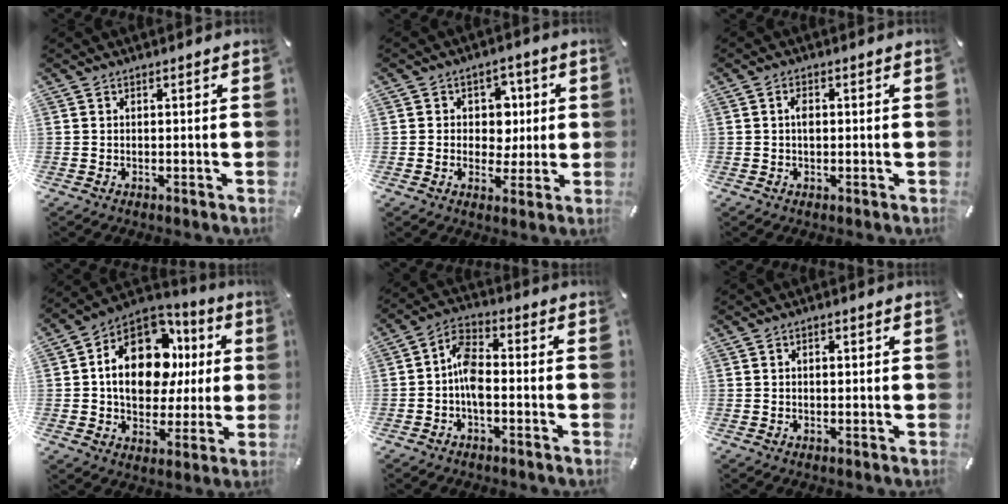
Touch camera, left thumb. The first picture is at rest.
{"total": 7.5, "force": [0.8, 6.8, 3.2], "torque": [-0.041, 0.003, 0.013]}
{"total": 2.1, "force": [0.1, 1.1, 1.7], "torque": [-0.035, 0.003, 0.001]}
{"total": 18.3, "force": [3.2, 13.2, 12.3], "torque": [-0.200, -0.009, 0.059]}
{"total": 7.5, "force": [-2.1, 4.0, 5.9], "torque": [-0.124, 0.014, -0.039]}
{"total": 1.2, "force": [0.1, 0.7, 1.0], "torque": [-0.012, 0.002, -0.002]}